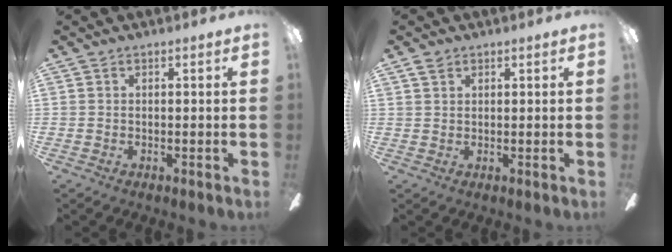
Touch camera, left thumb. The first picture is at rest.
{"total": 2.1, "force": [1.5, 1.3, 0.8], "torque": [-0.010, -0.002, 0.026]}